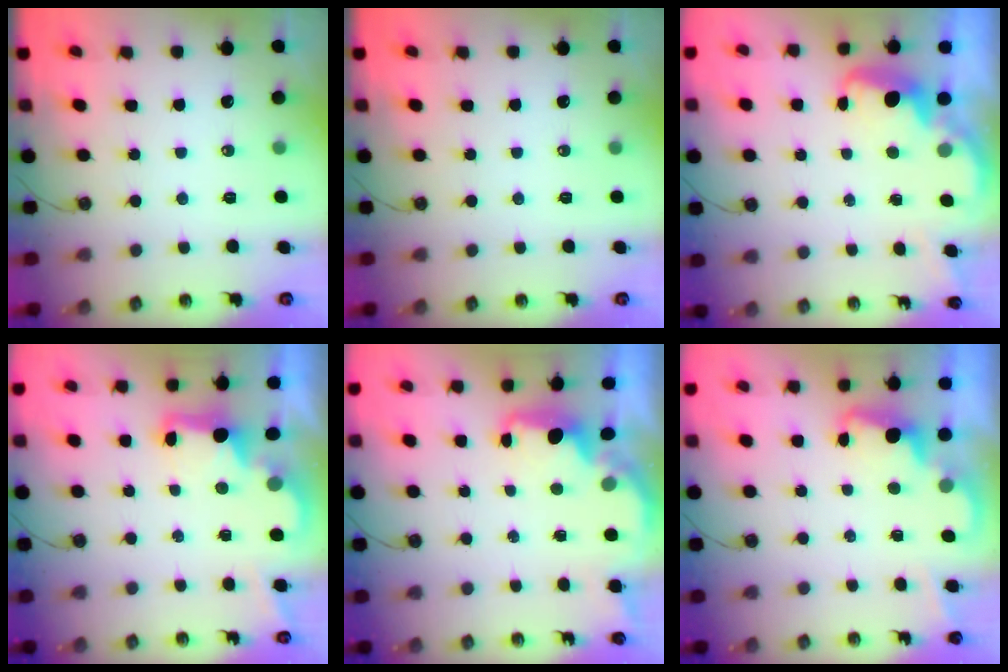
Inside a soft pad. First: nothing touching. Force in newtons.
{"total": 0.0}
{"total": 2.5, "press": 2.5, "slide": 0.4}
{"total": 3.0, "press": 2.9, "slide": 0.6}
{"total": 2.0, "press": 1.9, "slide": 0.8}
{"total": 2.5, "press": 2.4, "slide": 0.5}